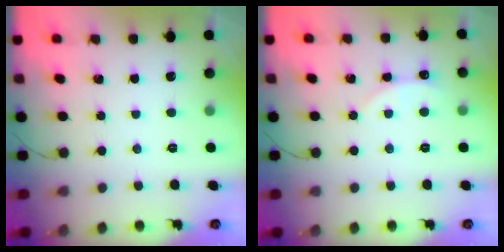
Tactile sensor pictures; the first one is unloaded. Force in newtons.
{"total": 2.5, "press": 2.5, "slide": 0.3}